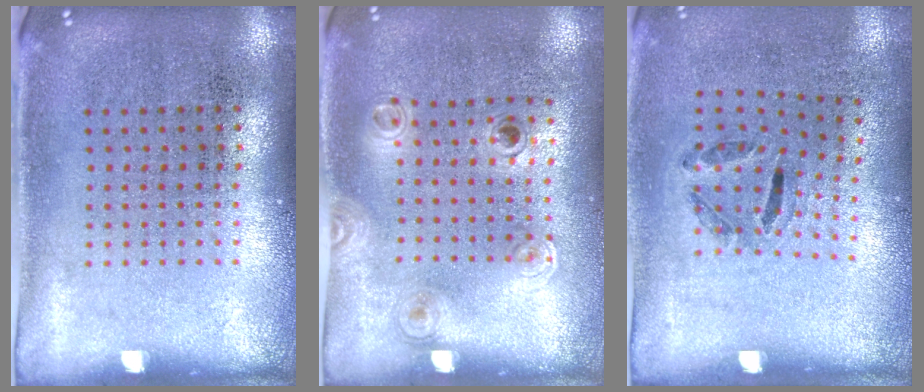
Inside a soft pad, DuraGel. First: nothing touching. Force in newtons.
{"total": 1.1, "press": 0.8, "slide": 0.7}
{"total": 1.3, "press": 0.7, "slide": 1.1}